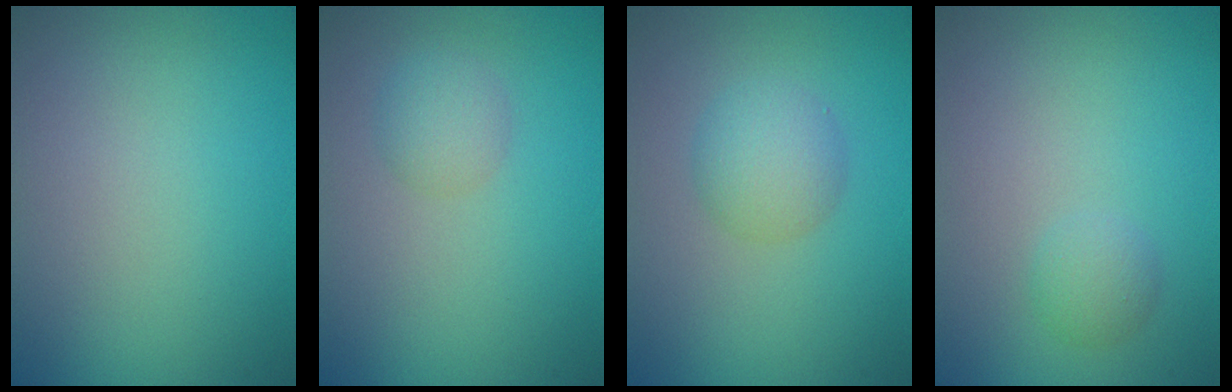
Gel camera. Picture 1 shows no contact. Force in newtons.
{"total": 1.6, "press": 1.6, "slide": 0.2}
{"total": 2.9, "press": 2.9, "slide": 0.0}
{"total": 1.3, "press": 1.3, "slide": 0.0}